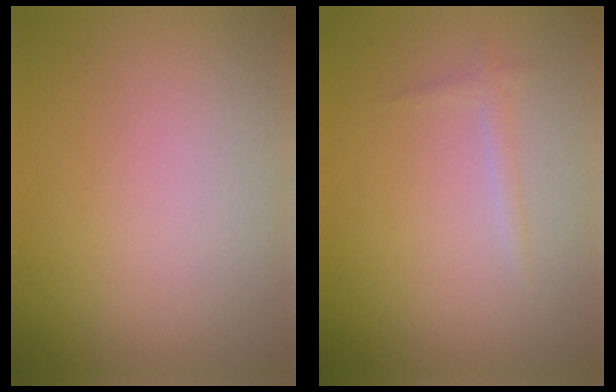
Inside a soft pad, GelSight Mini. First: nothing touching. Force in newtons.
{"total": 0.8, "press": 0.8, "slide": 0.1}